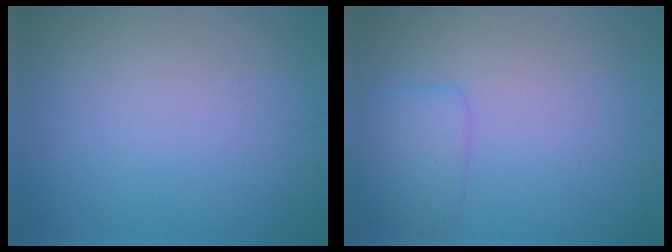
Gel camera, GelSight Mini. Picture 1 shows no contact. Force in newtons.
{"total": 2.3, "press": 2.3, "slide": 0.1}